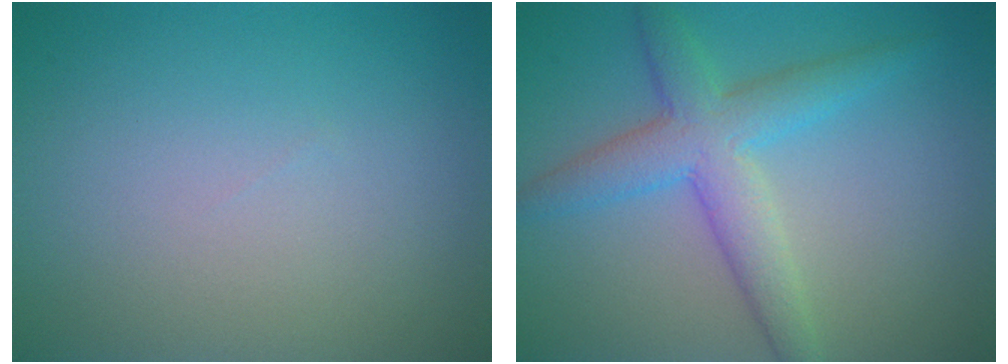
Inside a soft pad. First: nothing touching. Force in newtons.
{"total": 4.8, "press": 4.8, "slide": 0.2}